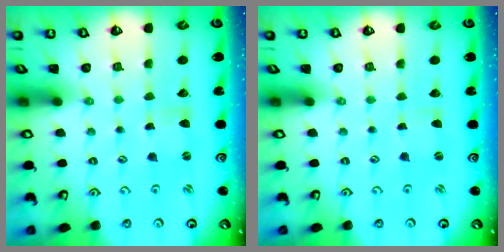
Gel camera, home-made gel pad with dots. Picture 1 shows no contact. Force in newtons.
{"total": 0.0}